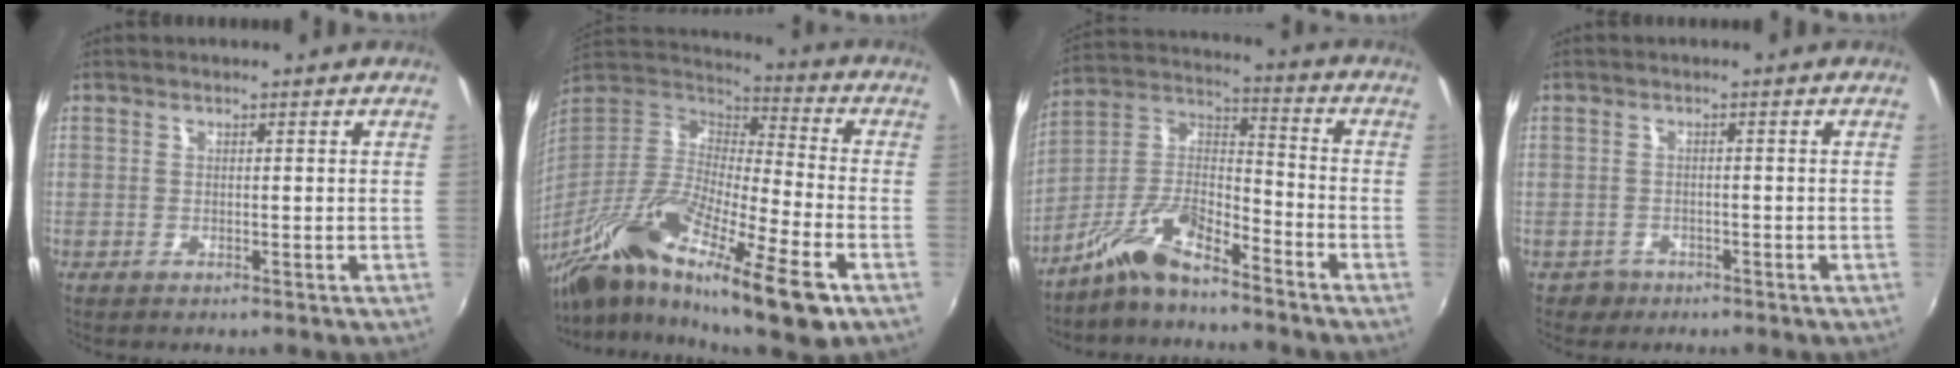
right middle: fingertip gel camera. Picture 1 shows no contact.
{"total": 25.1, "force": [-15.4, 4.1, 19.4], "torque": [-0.335, -0.039, -0.281]}
{"total": 9.9, "force": [-7.7, 2.2, 5.8], "torque": [-0.137, 0.024, -0.156]}
{"total": 2.5, "force": [-1.5, 2.0, 0.2], "torque": [-0.012, 0.000, -0.022]}